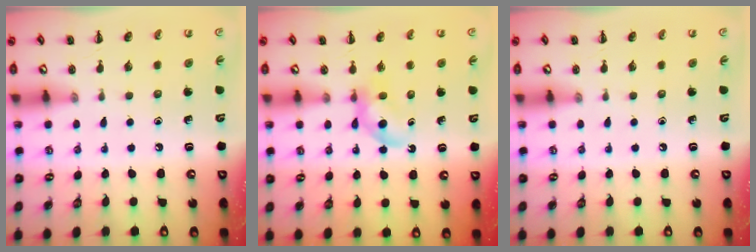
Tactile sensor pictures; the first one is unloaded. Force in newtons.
{"total": 4.0, "press": 3.9, "slide": 1.1}
{"total": 0.0}